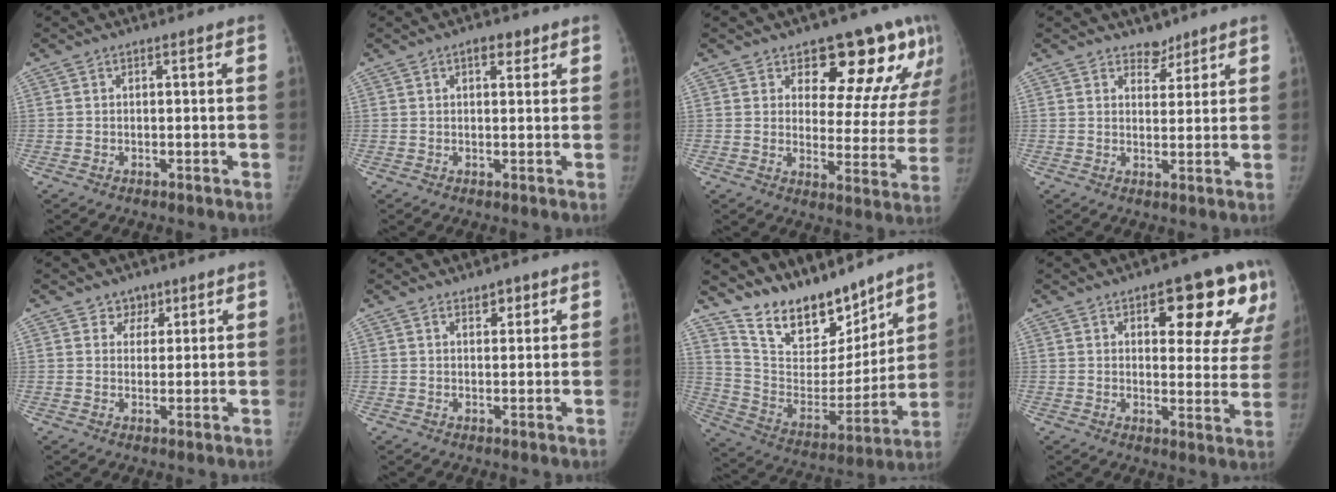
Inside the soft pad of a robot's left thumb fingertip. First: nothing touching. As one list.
[{"total": 3.2, "force": [1.8, 1.7, 2.1], "torque": [-0.016, -0.005, 0.024]}, {"total": 18.1, "force": [11.6, 8.7, 10.8], "torque": [-0.077, -0.062, 0.140]}, {"total": 3.4, "force": [2.8, 1.9, 0.4], "torque": [0.017, -0.021, 0.043]}, {"total": 3.6, "force": [2.3, 2.8, 0.3], "torque": [0.023, -0.011, 0.032]}, {"total": 2.6, "force": [1.8, 1.4, 1.3], "torque": [-0.004, -0.011, 0.029]}, {"total": 20.3, "force": [16.8, 8.1, 7.9], "torque": [-0.093, -0.100, 0.297]}, {"total": 17.6, "force": [8.7, 7.2, 13.5], "torque": [-0.122, -0.029, 0.110]}]